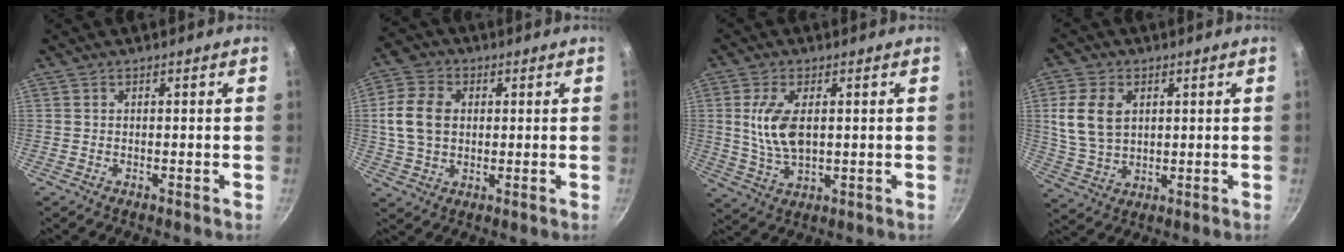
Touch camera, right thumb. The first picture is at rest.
{"total": 9.8, "force": [1.5, 7.4, 6.3], "torque": [-0.102, 0.007, 0.022]}
{"total": 9.0, "force": [1.3, 4.6, 7.6], "torque": [-0.148, -0.007, 0.028]}
{"total": 10.1, "force": [2.5, 7.1, 6.8], "torque": [-0.117, -0.010, 0.054]}